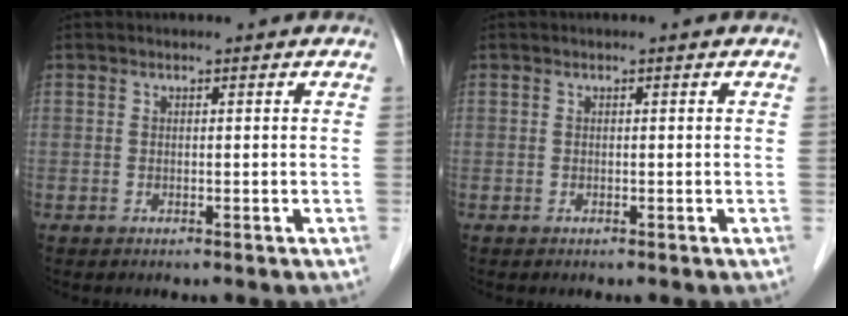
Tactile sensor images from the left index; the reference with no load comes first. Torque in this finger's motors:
{"motor_torque": [0.00, 0.00, 0.00, 0.00]}